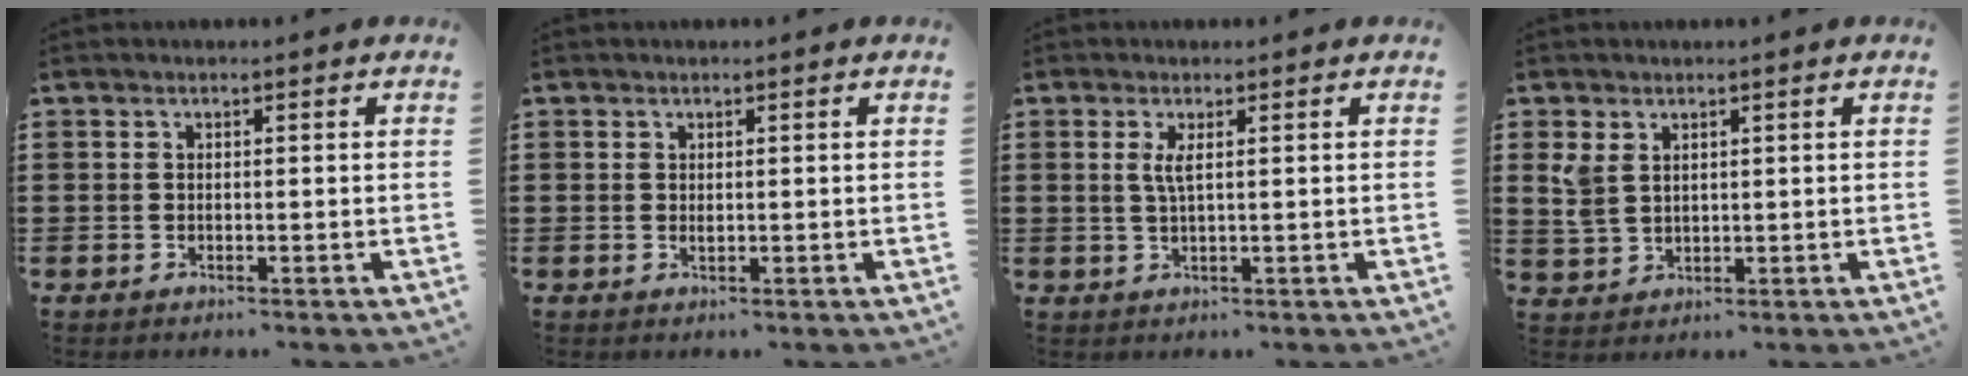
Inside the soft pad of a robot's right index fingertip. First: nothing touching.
{"total": 0.6, "force": [0.2, 0.3, 0.5], "torque": [-0.010, 0.001, 0.003]}
{"total": 2.3, "force": [0.6, 0.2, 2.2], "torque": [-0.047, 0.000, 0.009]}
{"total": 3.6, "force": [1.7, 2.3, 2.1], "torque": [-0.050, 0.009, 0.032]}